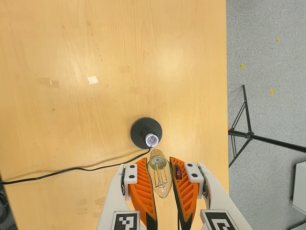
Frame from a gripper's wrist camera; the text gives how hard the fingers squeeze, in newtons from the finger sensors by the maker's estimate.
{"total": 20.8, "left": 24.4, "right": 17.2}